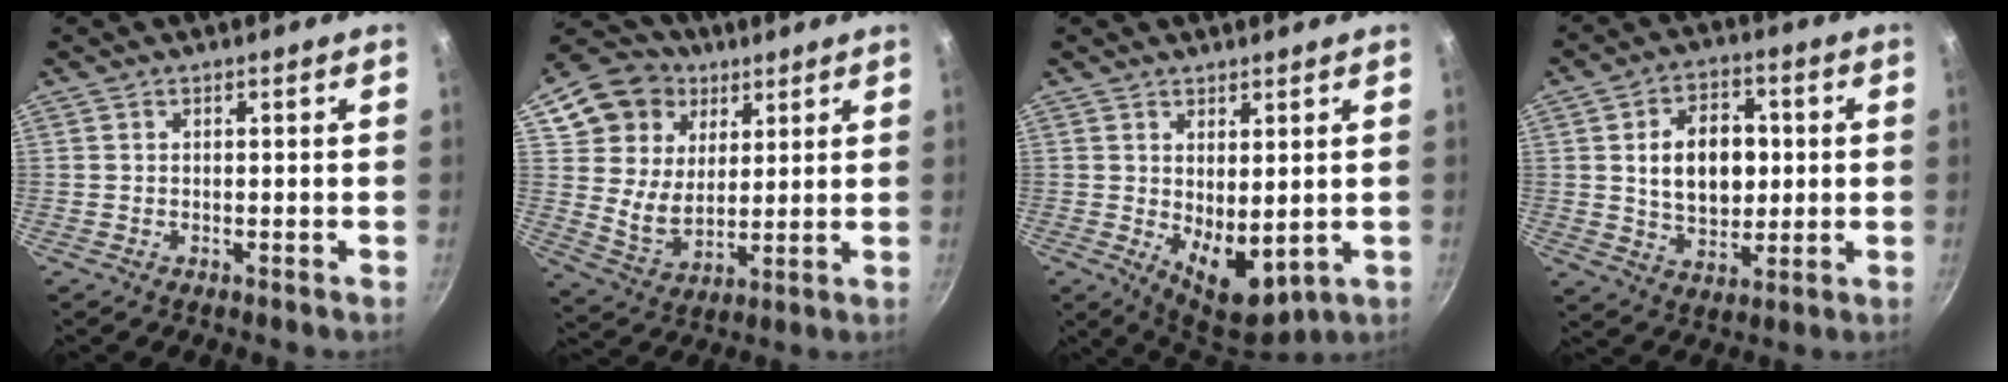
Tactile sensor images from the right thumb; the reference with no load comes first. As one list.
[{"total": 14.7, "force": [6.4, 11.7, 6.3], "torque": [-0.089, -0.004, 0.112]}, {"total": 8.8, "force": [0.5, 4.7, 7.5], "torque": [-0.087, -0.029, 0.024]}, {"total": 13.2, "force": [1.5, 9.1, 9.5], "torque": [-0.114, 0.000, 0.026]}]